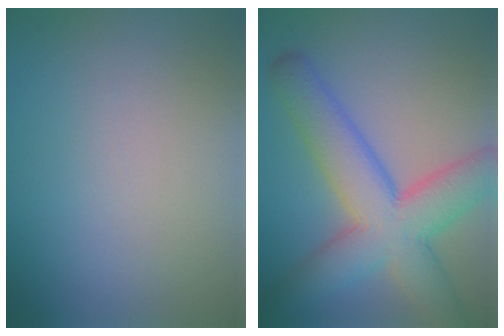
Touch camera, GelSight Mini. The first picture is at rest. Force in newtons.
{"total": 9.0, "press": 9.0, "slide": 0.4}